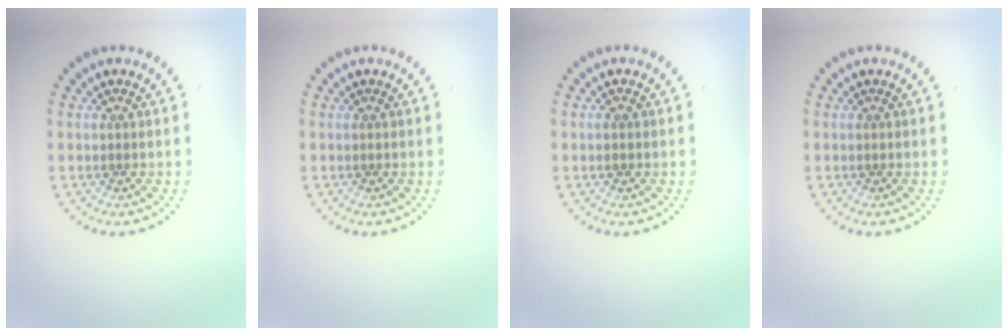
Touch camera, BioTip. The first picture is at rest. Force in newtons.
{"total": 0.0}
{"total": 1.1, "press": 1.1, "slide": 0.0}
{"total": 0.0}